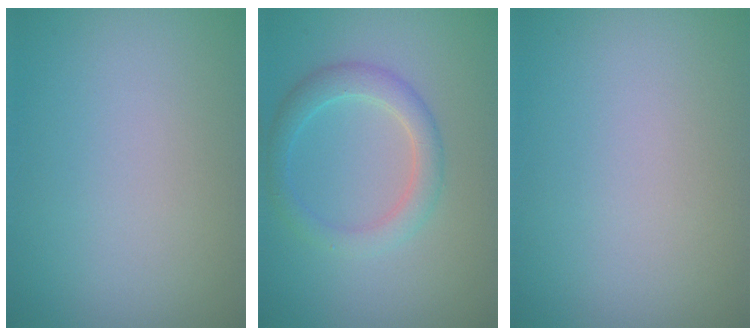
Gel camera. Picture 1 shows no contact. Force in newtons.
{"total": 3.0, "press": 3.0, "slide": 0.2}
{"total": 0.0}